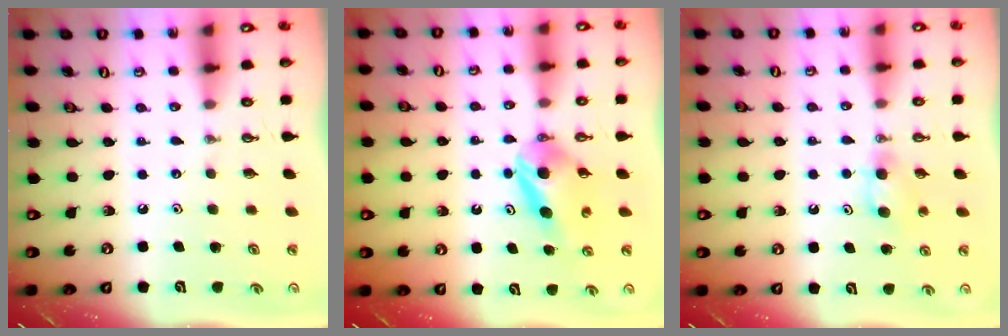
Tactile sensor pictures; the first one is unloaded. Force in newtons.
{"total": 5.6, "press": 5.5, "slide": 1.1}
{"total": 4.4, "press": 4.4, "slide": 0.7}